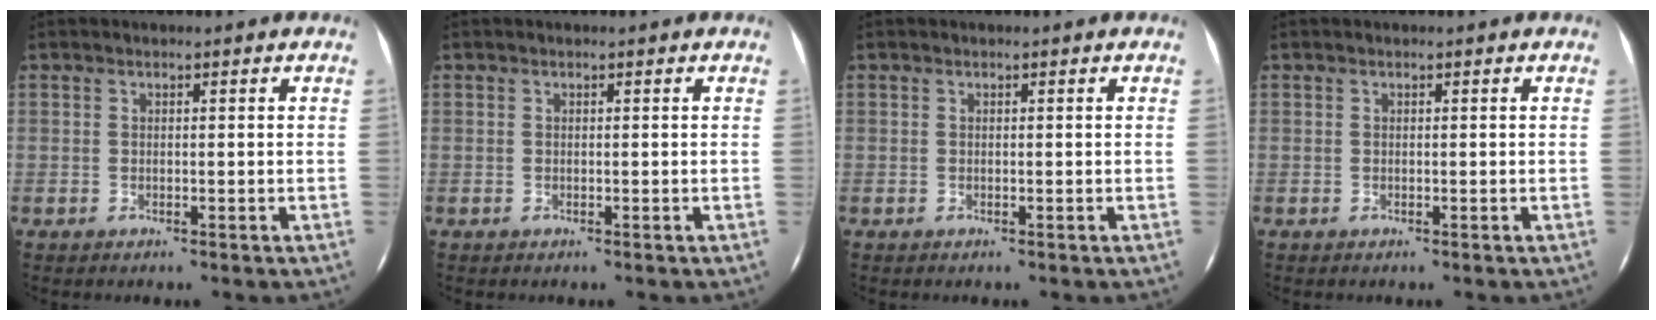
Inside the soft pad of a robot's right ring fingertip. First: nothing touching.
{"total": 0.0}
{"total": 0.0}
{"total": 0.0}